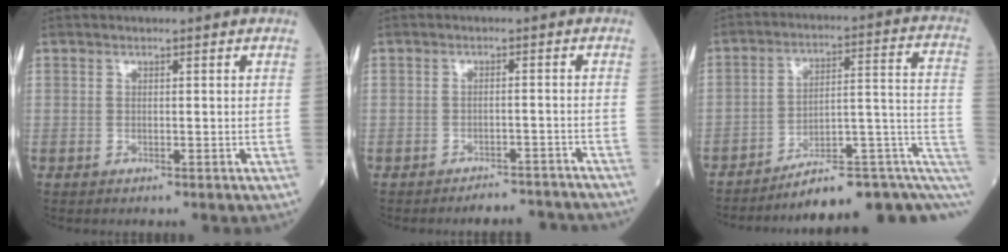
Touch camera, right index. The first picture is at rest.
{"total": 5.5, "force": [-5.3, 1.2, 0.5], "torque": [0.003, 0.004, -0.066]}
{"total": 14.8, "force": [-7.8, 3.8, 12.0], "torque": [-0.112, 0.077, -0.098]}